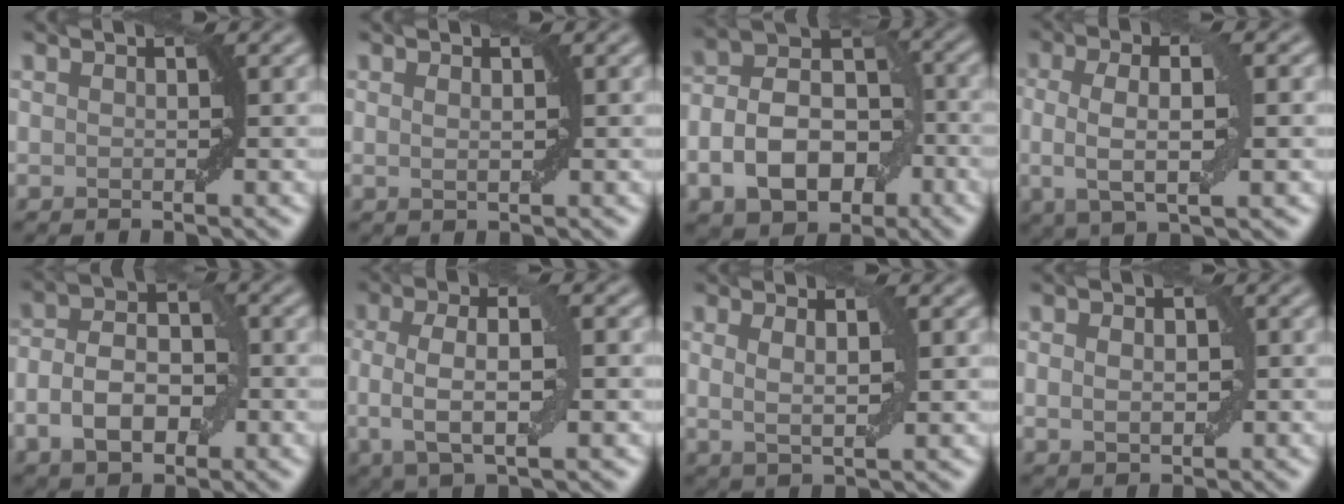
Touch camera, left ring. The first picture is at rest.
{"total": 0.8, "force": [0.3, 0.2, 0.7], "torque": [-0.012, 0.000, 0.006]}
{"total": 8.6, "force": [-3.1, 5.6, 5.8], "torque": [-0.097, 0.005, -0.060]}
{"total": 5.2, "force": [0.0, 1.7, 4.9], "torque": [-0.097, 0.000, -0.003]}
{"total": 5.9, "force": [-1.7, 3.4, 4.5], "torque": [-0.079, 0.009, -0.033]}
{"total": 5.8, "force": [-0.1, 2.0, 5.4], "torque": [-0.105, 0.001, -0.005]}
{"total": 2.8, "force": [0.7, 0.9, 2.5], "torque": [-0.049, -0.001, 0.015]}
{"total": 2.7, "force": [0.1, 1.8, 1.9], "torque": [-0.030, 0.006, 0.004]}